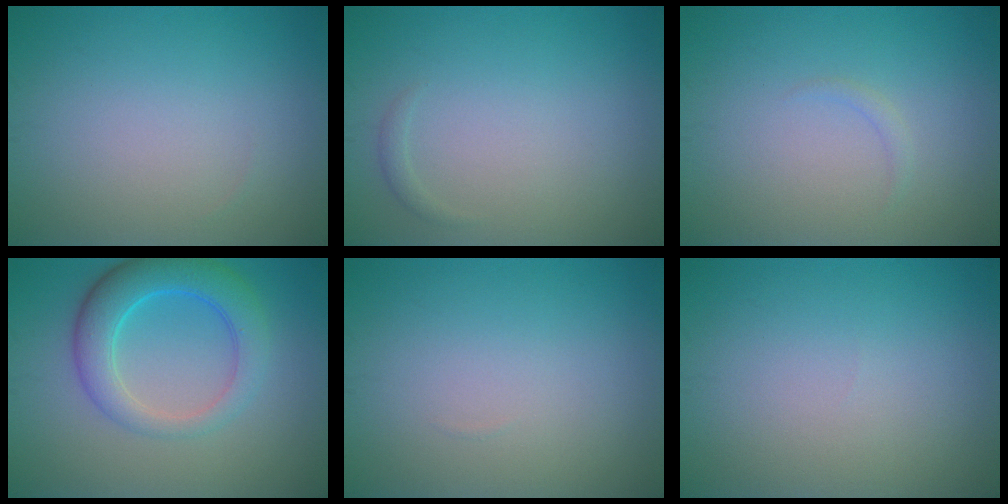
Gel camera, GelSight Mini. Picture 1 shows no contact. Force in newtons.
{"total": 0.6, "press": 0.6, "slide": 0.0}
{"total": 0.7, "press": 0.7, "slide": 0.1}
{"total": 5.5, "press": 5.5, "slide": 0.2}
{"total": 0.0}
{"total": 0.0}